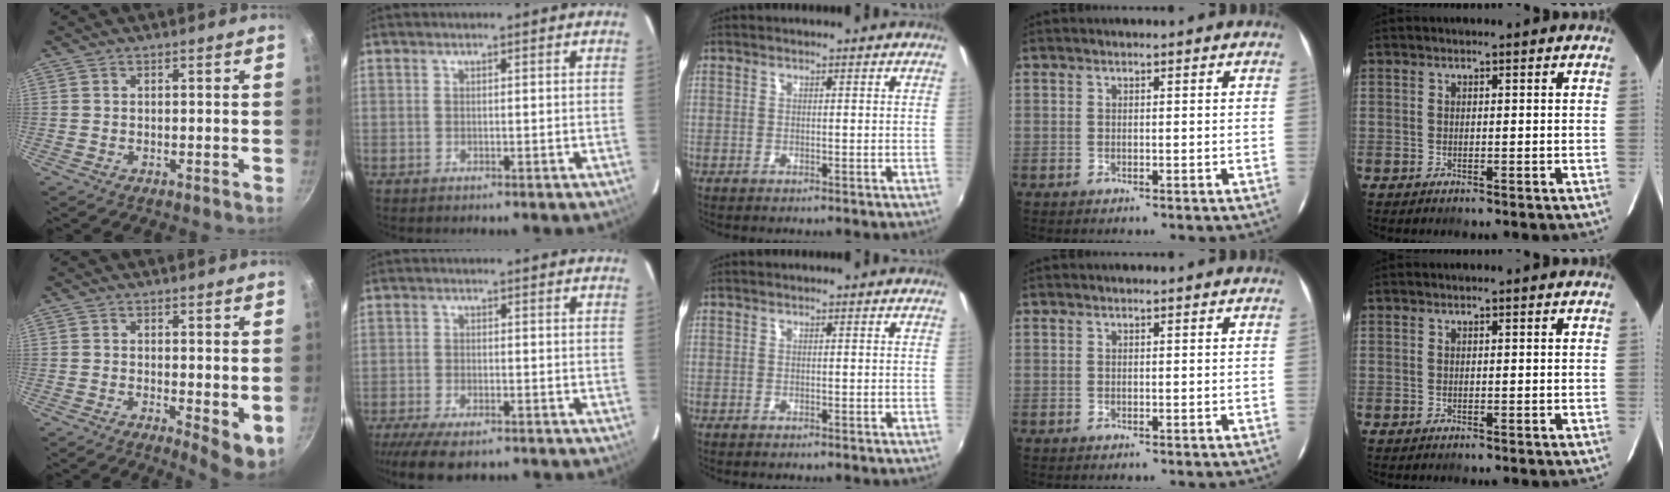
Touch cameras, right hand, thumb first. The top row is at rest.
{"thumb": {"total": 5.6, "force": [-0.1, 2.2, 5.2], "torque": [-0.064, -0.010, 0.003]}, "index": {"total": 8.8, "force": [-6.9, 2.7, 4.7], "torque": [-0.117, -0.031, -0.121]}}